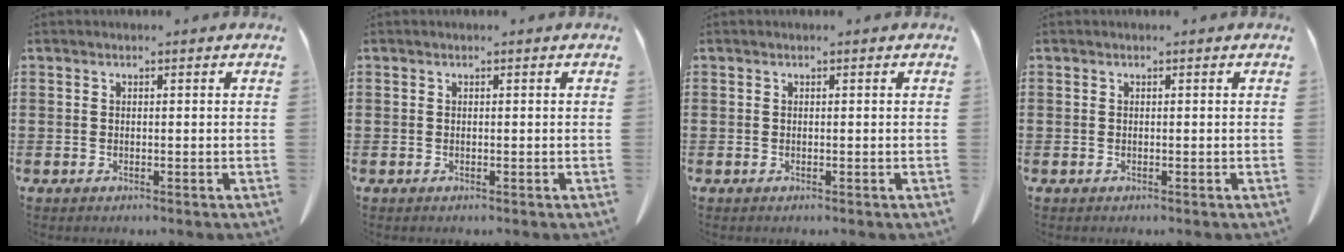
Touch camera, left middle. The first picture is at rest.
{"total": 0.0}
{"total": 0.0}
{"total": 0.0}